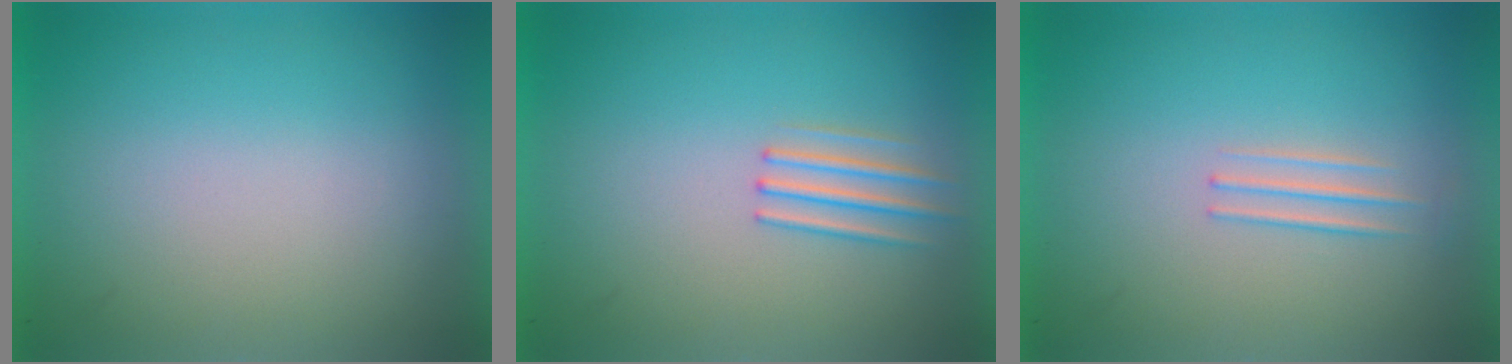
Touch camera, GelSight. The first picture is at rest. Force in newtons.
{"total": 1.7}
{"total": 1.3}